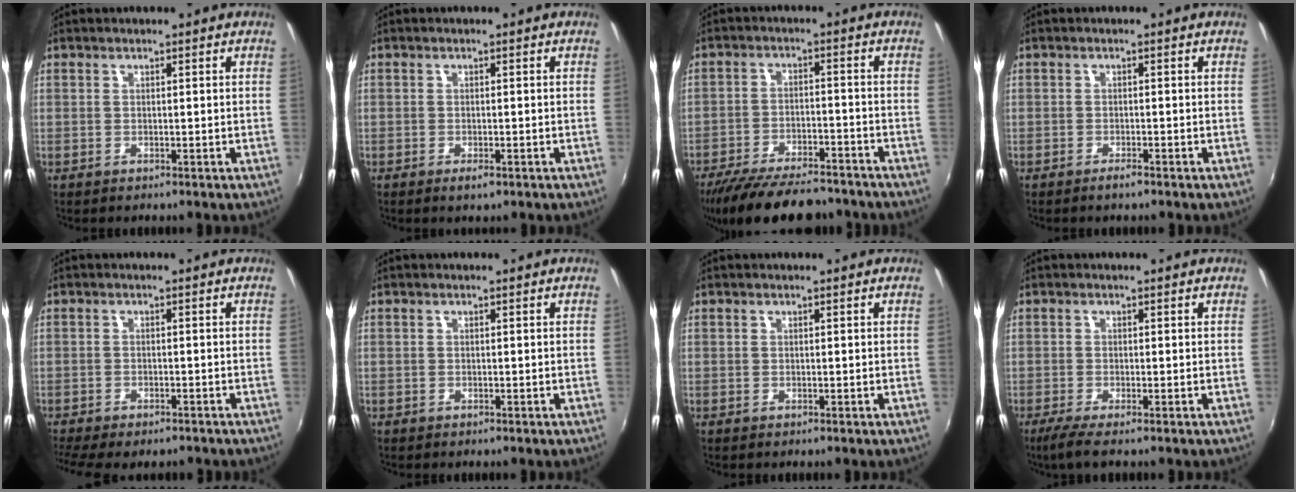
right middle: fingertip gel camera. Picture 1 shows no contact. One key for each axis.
{"total": 1.7, "fx": -1.0, "fy": 0.6, "fz": 1.2, "tx": -0.023, "ty": -0.004, "tz": -0.016}
{"total": 17.5, "fx": -14.7, "fy": 5.1, "fz": 8.1, "tx": -0.166, "ty": -0.021, "tz": -0.220}
{"total": 1.5, "fx": -1.3, "fy": 0.2, "fz": 0.8, "tx": -0.020, "ty": -0.001, "tz": -0.024}
{"total": 8.0, "fx": -6.6, "fy": 2.1, "fz": 4.0, "tx": -0.097, "ty": -0.034, "tz": -0.106}
{"total": 0.0}
{"total": 0.0}
{"total": 2.8, "fx": -1.9, "fy": -0.4, "fz": 2.1, "tx": -0.051, "ty": -0.011, "tz": -0.039}